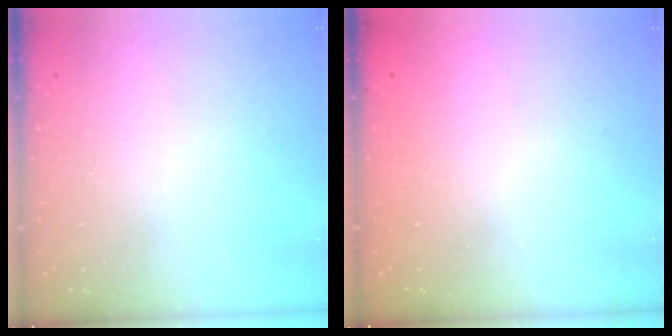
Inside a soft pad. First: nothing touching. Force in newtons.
{"total": 2.3, "press": 2.2, "slide": 0.8}